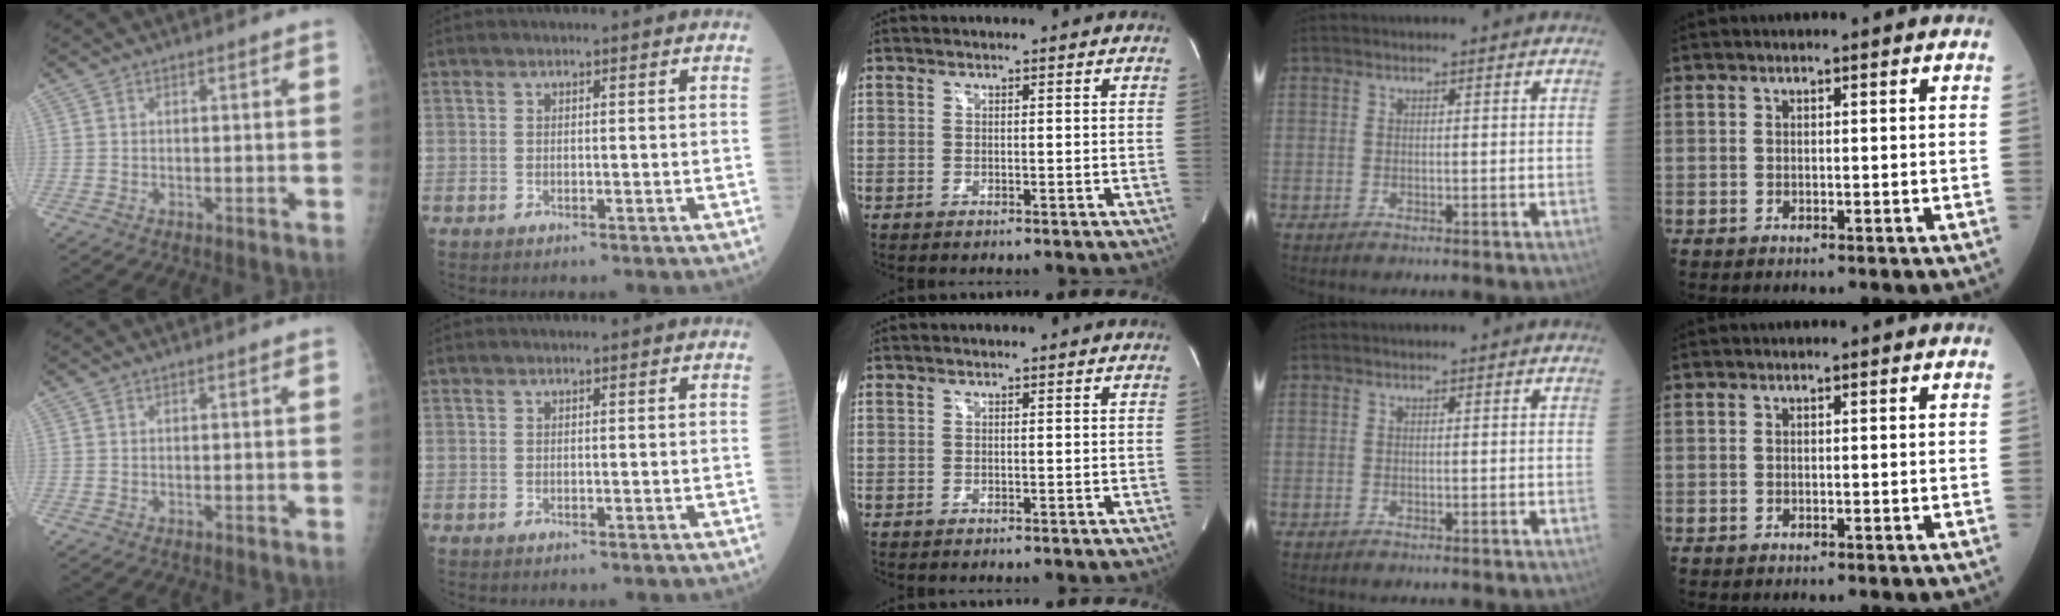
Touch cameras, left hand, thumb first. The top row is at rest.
{}